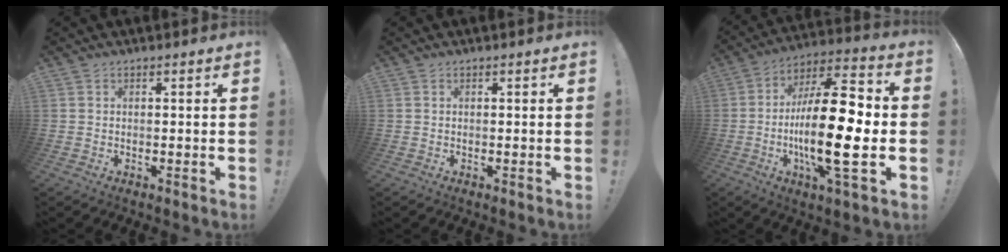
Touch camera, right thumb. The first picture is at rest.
{"total": 0.0}
{"total": 24.3, "force": [-3.6, 7.2, 22.9], "torque": [-0.412, 0.009, -0.064]}